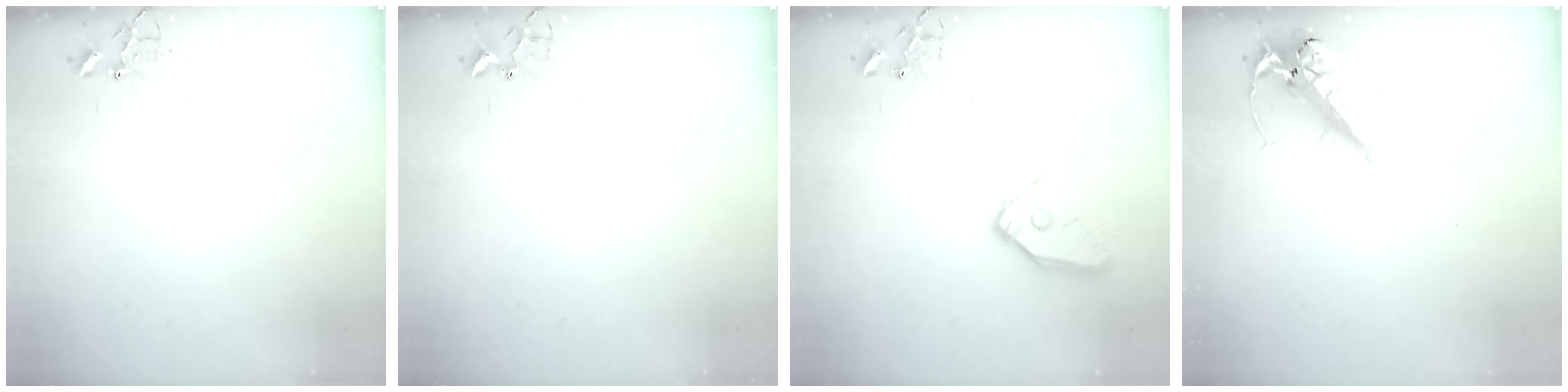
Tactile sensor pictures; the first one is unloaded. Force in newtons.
{"total": 3.0, "press": 2.9, "slide": 0.4}
{"total": 12.5, "press": 12.4, "slide": 1.6}
{"total": 15.2, "press": 15.0, "slide": 2.7}